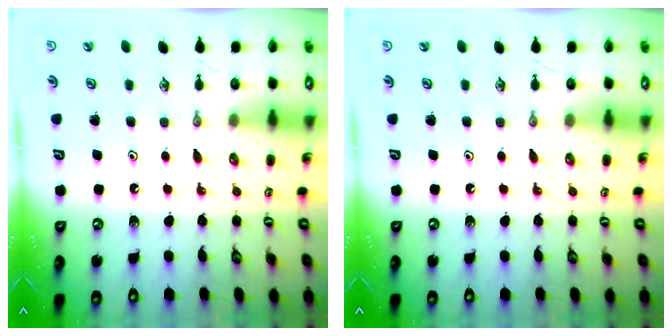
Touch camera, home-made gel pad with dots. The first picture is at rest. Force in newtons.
{"total": 0.0}